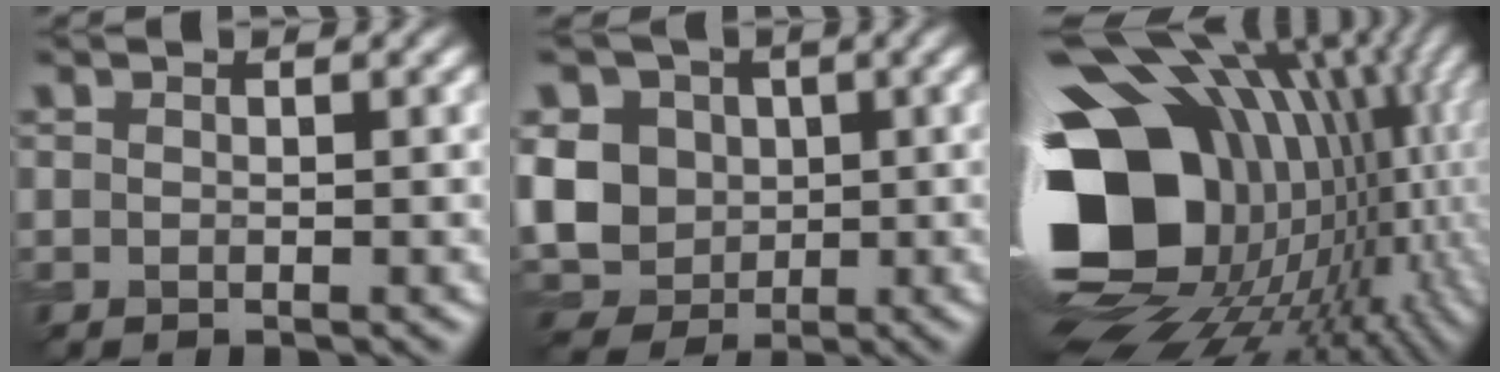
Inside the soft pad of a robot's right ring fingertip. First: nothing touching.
{"total": 9.7, "force": [1.1, 8.6, 4.5], "torque": [-0.104, 0.025, 0.001]}
{"total": 20.4, "force": [0.8, 15.0, 13.8], "torque": [-0.294, -0.028, 0.056]}